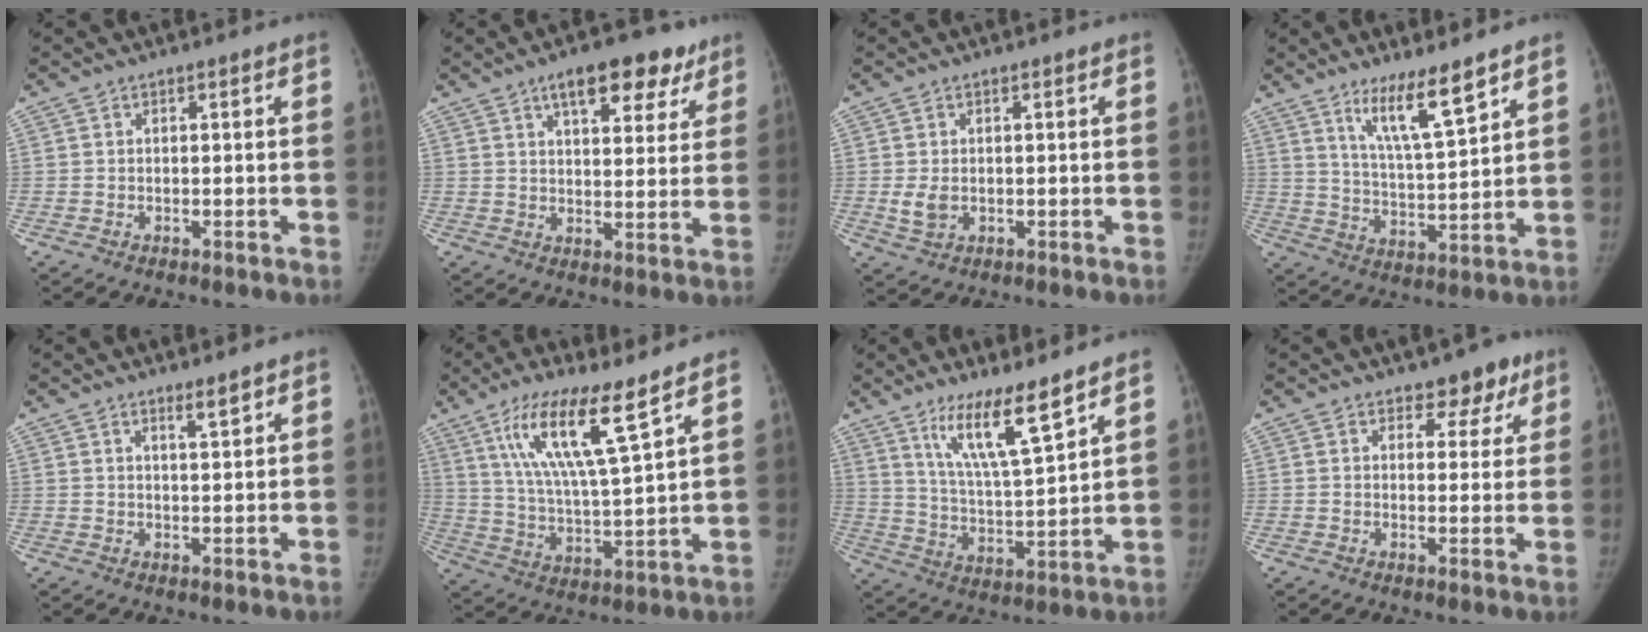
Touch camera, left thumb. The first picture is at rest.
{"total": 12.4, "force": [7.5, 5.8, 8.1], "torque": [-0.068, -0.020, 0.102]}
{"total": 3.0, "force": [-0.3, 2.1, 2.2], "torque": [-0.043, -0.006, -0.002]}
{"total": 10.2, "force": [7.1, 1.3, 7.2], "torque": [-0.123, -0.057, 0.135]}
{"total": 2.5, "force": [1.9, 0.3, 1.6], "torque": [-0.023, -0.017, 0.033]}
{"total": 14.9, "force": [8.7, 1.9, 12.0], "torque": [-0.223, -0.046, 0.168]}
{"total": 12.3, "force": [8.4, 1.5, 8.8], "torque": [-0.151, -0.063, 0.162]}
{"total": 5.6, "force": [3.7, 3.4, 2.3], "torque": [0.014, -0.015, 0.045]}